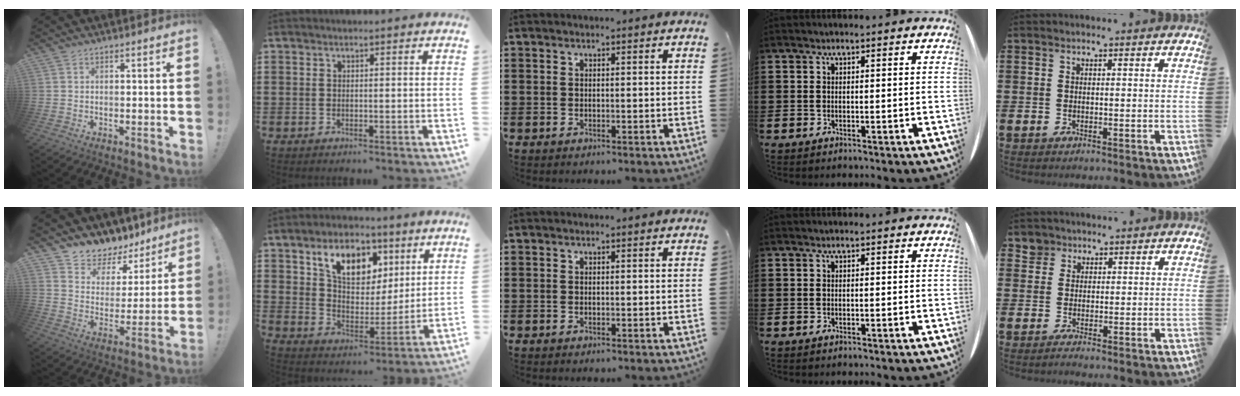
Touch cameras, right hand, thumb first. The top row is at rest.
{"thumb": {"total": 7.8, "force": [6.7, 3.9, 0.5], "torque": [-0.008, -0.073, 0.122]}, "index": {"total": 9.4, "force": [5.2, 6.0, 5.0], "torque": [-0.103, 0.000, 0.089]}, "little": {"total": 1.9, "force": [1.1, 1.4, 0.2], "torque": [0.006, 0.002, 0.018]}}